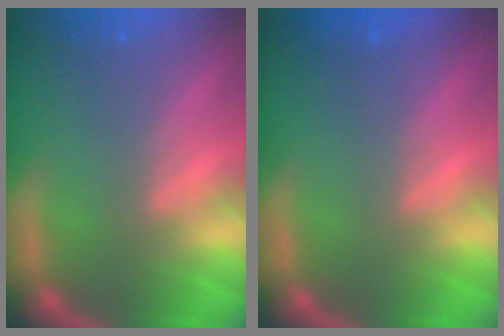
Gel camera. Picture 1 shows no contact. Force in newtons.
{"total": 0.0}